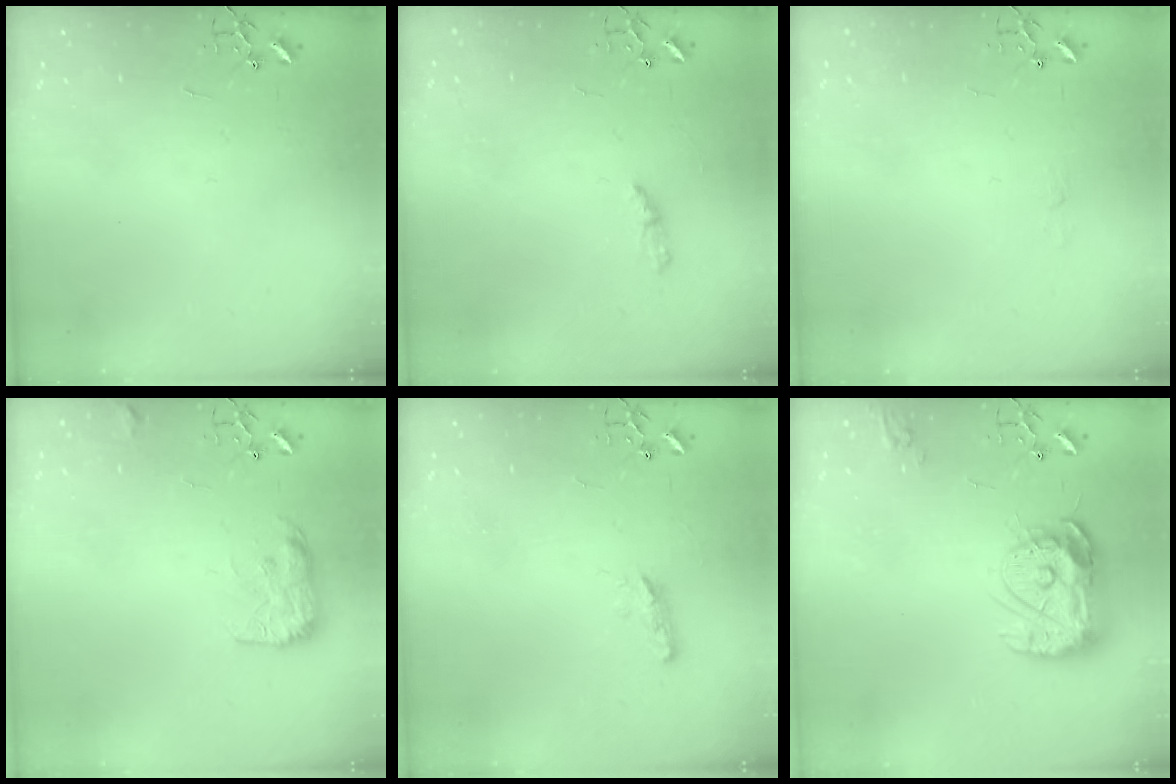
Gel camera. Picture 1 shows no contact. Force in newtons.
{"total": 4.2, "press": 4.2, "slide": 0.5}
{"total": 3.6, "press": 3.6, "slide": 0.4}
{"total": 10.8, "press": 10.8, "slide": 0.4}
{"total": 6.5, "press": 6.4, "slide": 0.7}
{"total": 15.4, "press": 15.3, "slide": 1.3}